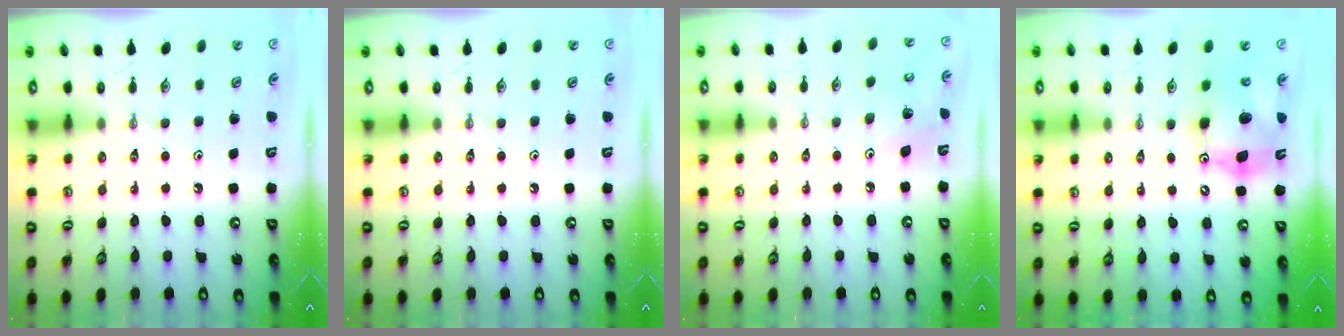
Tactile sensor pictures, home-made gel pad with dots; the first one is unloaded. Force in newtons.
{"total": 0.0}
{"total": 7.5, "press": 7.3, "slide": 1.9}
{"total": 12.0, "press": 11.8, "slide": 2.6}